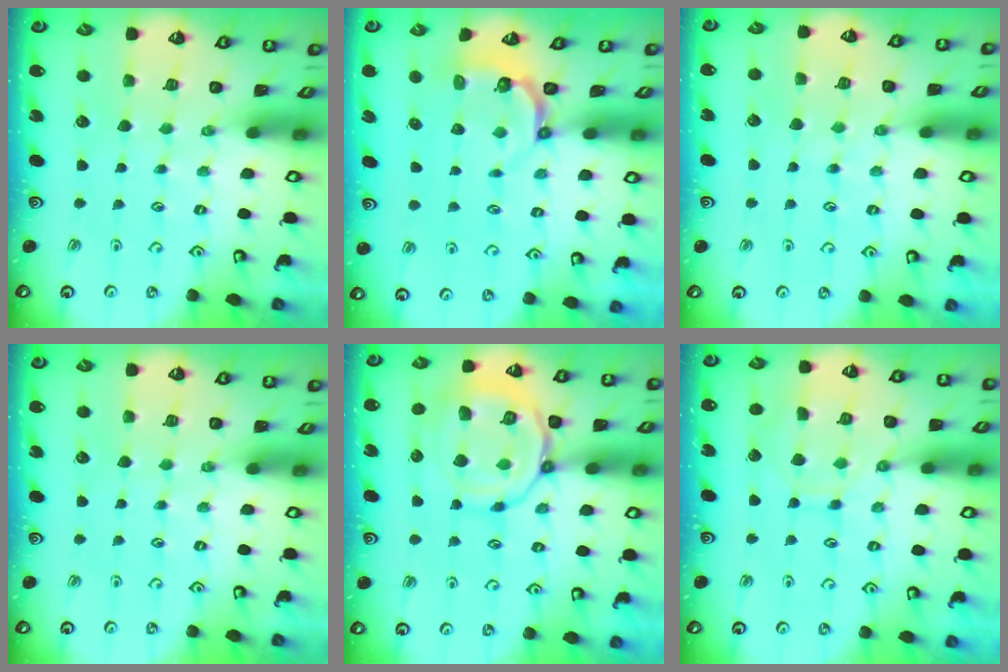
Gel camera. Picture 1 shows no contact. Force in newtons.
{"total": 4.5, "press": 3.6, "slide": 2.6}
{"total": 4.7, "press": 4.7, "slide": 0.5}
{"total": 0.0}
{"total": 16.1, "press": 16.0, "slide": 1.5}
{"total": 8.4, "press": 8.4, "slide": 0.6}